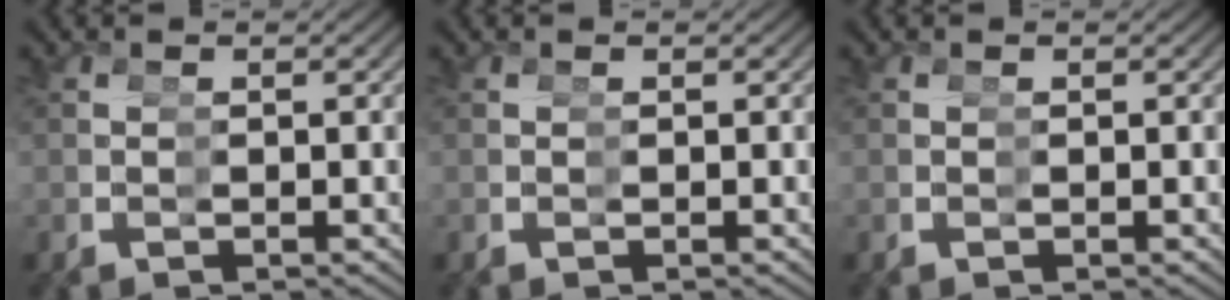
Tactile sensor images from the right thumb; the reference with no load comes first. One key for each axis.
{"total": 0.0}
{"total": 0.0}